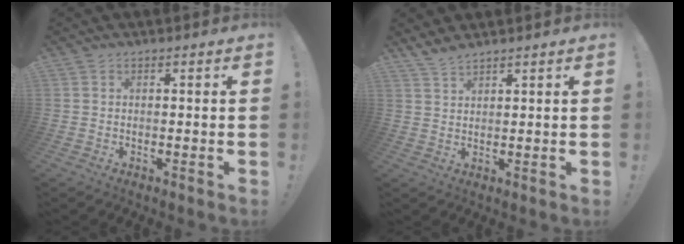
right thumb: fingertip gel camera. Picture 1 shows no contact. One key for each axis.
{"total": 3.1, "fx": 2.9, "fy": 0.3, "fz": 1.2, "tx": -0.027, "ty": -0.015, "tz": 0.054}